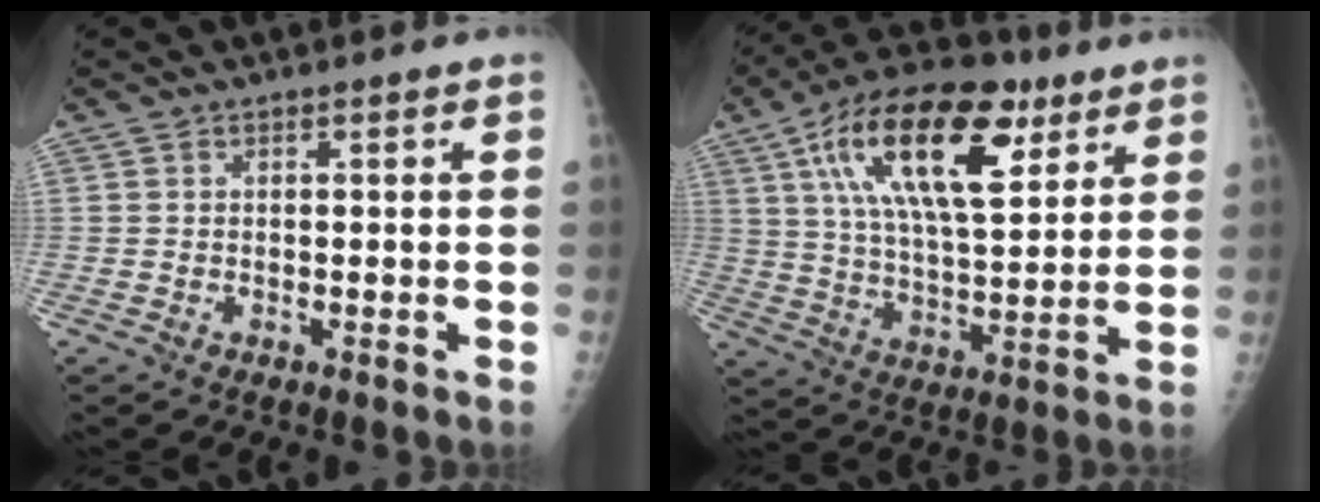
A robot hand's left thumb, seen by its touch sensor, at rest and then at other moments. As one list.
[{"total": 22.0, "force": [9.8, 9.8, 17.1], "torque": [-0.273, -0.018, 0.165]}]